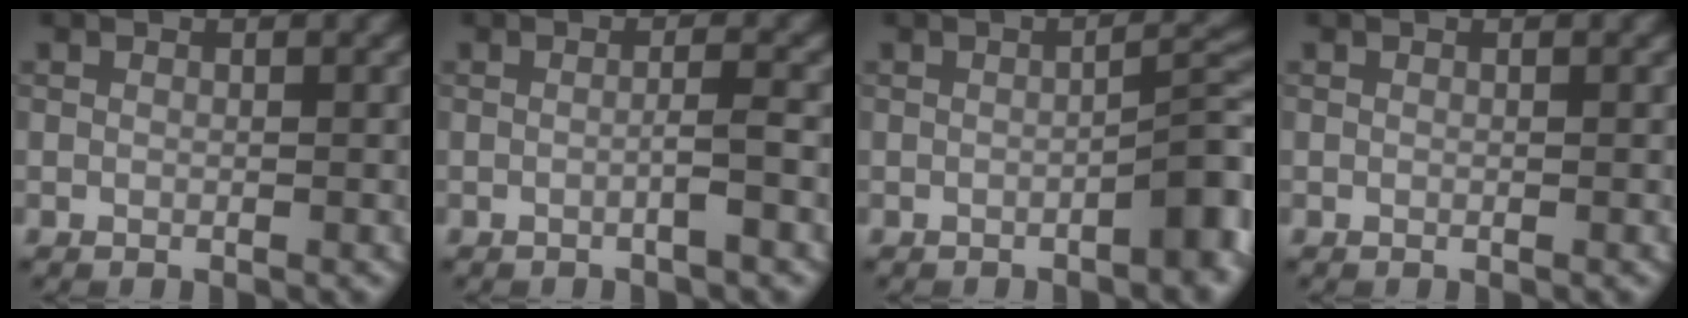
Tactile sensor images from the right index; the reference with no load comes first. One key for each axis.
{"total": 1.6, "fx": -0.6, "fy": 0.1, "fz": 1.5, "tx": -0.020, "ty": 0.010, "tz": -0.019}
{"total": 4.1, "fx": -2.0, "fy": 1.0, "fz": 3.5, "tx": -0.044, "ty": 0.018, "tz": -0.031}
{"total": 0.0}